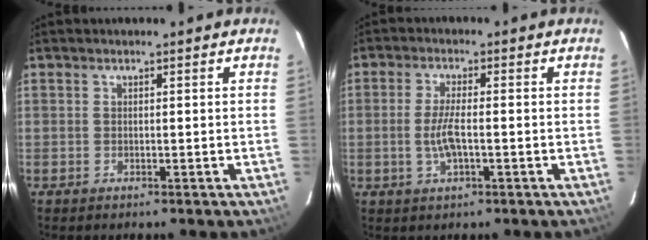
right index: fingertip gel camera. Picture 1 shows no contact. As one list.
[{"total": 5.1, "force": [-1.1, 1.3, 4.8], "torque": [-0.094, -0.004, -0.020]}]